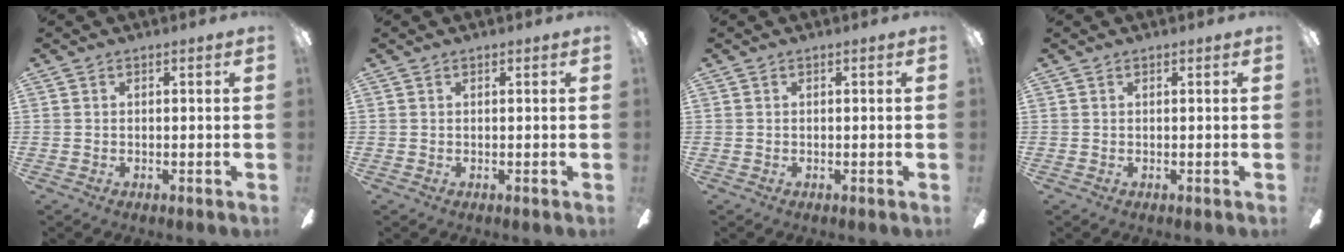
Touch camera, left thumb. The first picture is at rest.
{"total": 0.0}
{"total": 0.0}
{"total": 0.0}